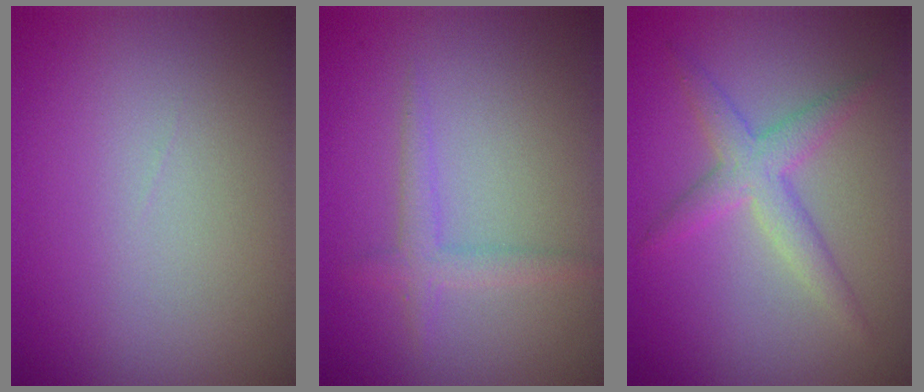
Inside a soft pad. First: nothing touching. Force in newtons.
{"total": 1.8, "press": 1.8, "slide": 0.2}
{"total": 3.0, "press": 3.0, "slide": 0.1}